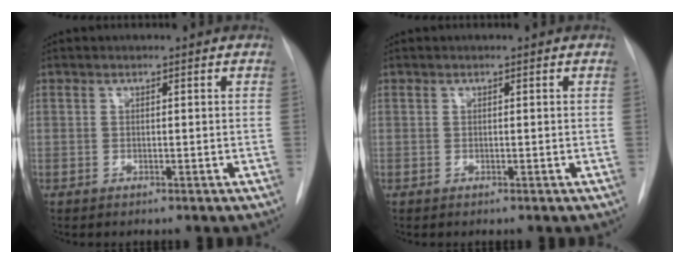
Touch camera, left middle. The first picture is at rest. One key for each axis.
{"total": 0.0}